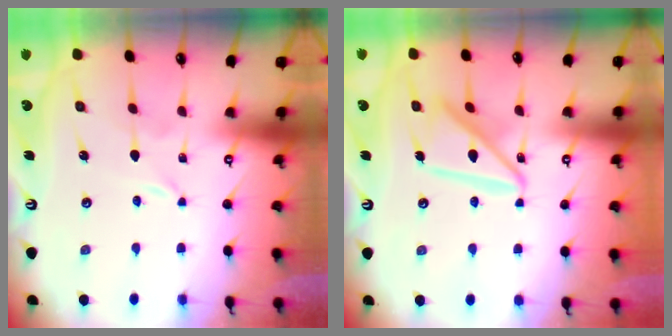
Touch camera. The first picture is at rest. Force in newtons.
{"total": 13.5, "press": 13.4, "slide": 1.3}